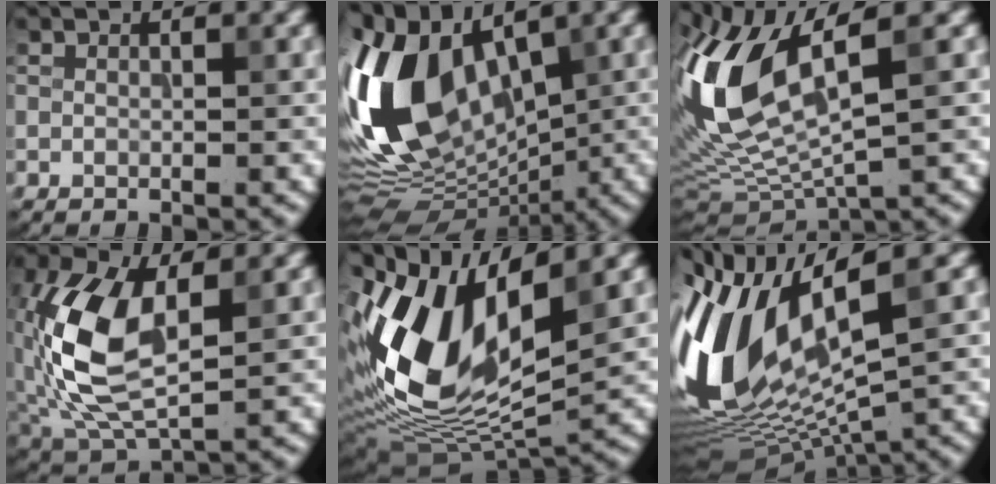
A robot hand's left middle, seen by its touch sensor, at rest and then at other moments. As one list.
[{"total": 15.2, "force": [1.9, 8.9, 12.2], "torque": [-0.260, 0.018, 0.017]}, {"total": 13.2, "force": [2.7, 5.1, 11.9], "torque": [-0.268, 0.007, 0.063]}, {"total": 9.9, "force": [0.5, 5.2, 8.4], "torque": [-0.197, 0.001, 0.011]}, {"total": 13.5, "force": [2.7, 6.9, 11.3], "torque": [-0.238, -0.008, 0.050]}, {"total": 13.9, "force": [1.8, 6.1, 12.4], "torque": [-0.273, -0.008, 0.049]}]